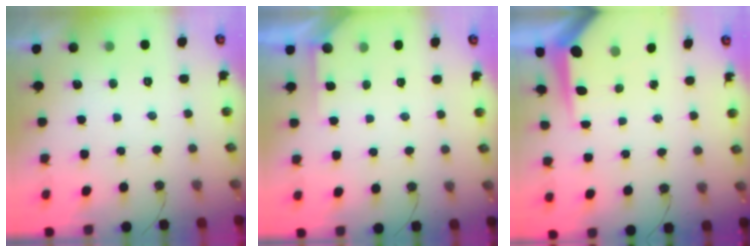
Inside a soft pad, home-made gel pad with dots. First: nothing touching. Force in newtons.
{"total": 2.8, "press": 2.8, "slide": 0.2}
{"total": 6.0, "press": 6.0, "slide": 0.6}